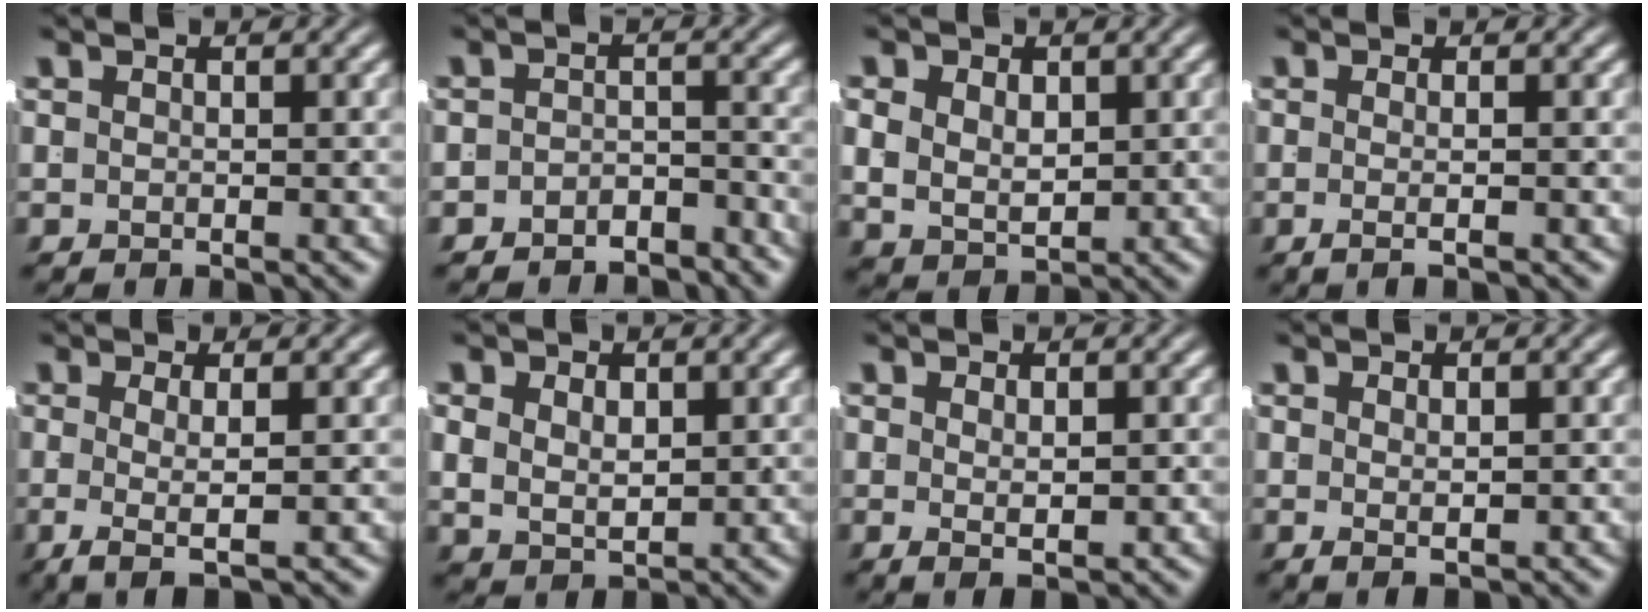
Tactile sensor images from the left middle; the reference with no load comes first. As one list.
[{"total": 3.5, "force": [-3.5, 0.8, 0.1], "torque": [0.011, -0.013, -0.055]}, {"total": 4.5, "force": [0.3, 3.5, 2.9], "torque": [-0.060, -0.024, 0.021]}, {"total": 1.7, "force": [-0.9, -0.7, 1.3], "torque": [-0.027, -0.005, -0.013]}, {"total": 3.2, "force": [-1.1, 0.0, 3.0], "torque": [-0.050, -0.019, -0.004]}, {"total": 3.2, "force": [0.7, 2.3, 2.2], "torque": [-0.044, -0.018, 0.028]}, {"total": 1.6, "force": [0.0, -0.4, 1.6], "torque": [-0.019, -0.012, 0.012]}, {"total": 1.3, "force": [-0.1, -0.6, 1.1], "torque": [-0.011, -0.009, 0.009]}]